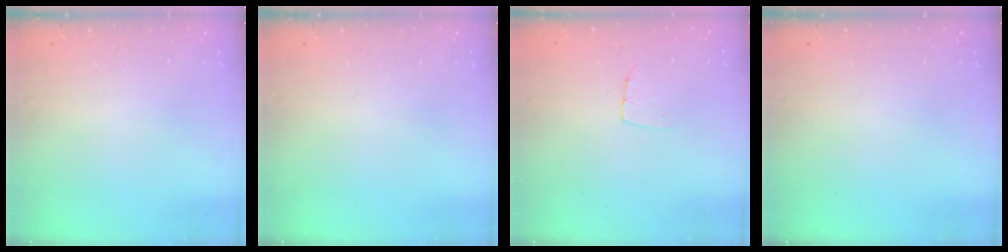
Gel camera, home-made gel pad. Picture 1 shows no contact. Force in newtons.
{"total": 0.0}
{"total": 3.7, "press": 3.7, "slide": 0.2}
{"total": 0.0}